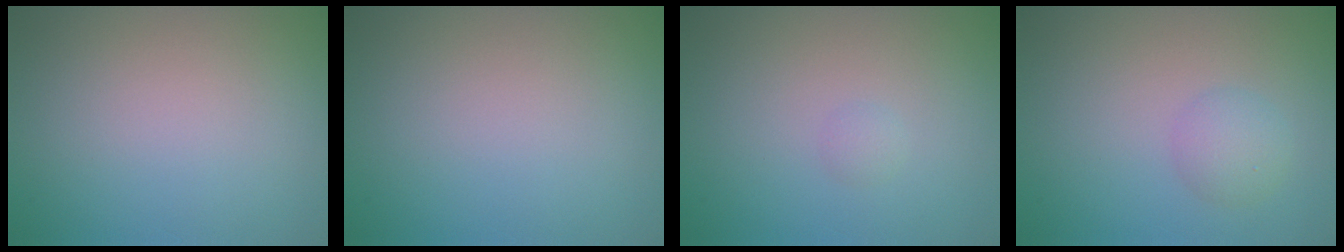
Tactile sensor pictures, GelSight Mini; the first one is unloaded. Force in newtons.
{"total": 0.0}
{"total": 0.6, "press": 0.6, "slide": 0.1}
{"total": 2.0, "press": 2.0, "slide": 0.1}